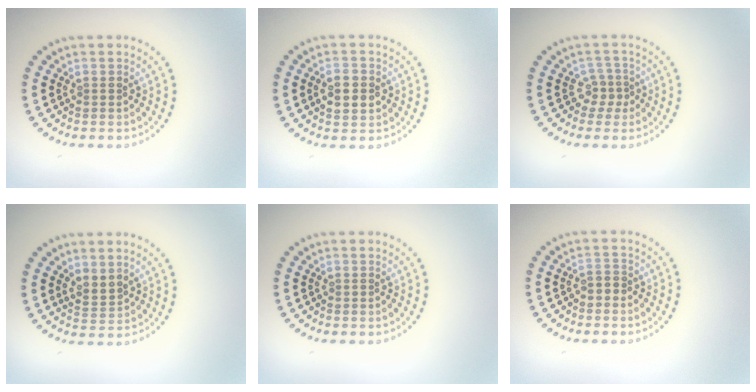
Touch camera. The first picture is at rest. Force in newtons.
{"total": 2.9, "press": 2.9, "slide": 0.0}
{"total": 1.9, "press": 1.3, "slide": 1.4}
{"total": 1.7, "press": 1.4, "slide": 1.1}
{"total": 0.0}
{"total": 0.8, "press": 0.8, "slide": 0.3}